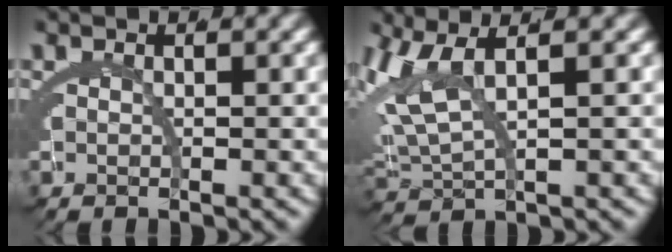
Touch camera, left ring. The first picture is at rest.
{"total": 5.6, "force": [1.6, 3.3, 4.3], "torque": [-0.115, -0.005, 0.032]}